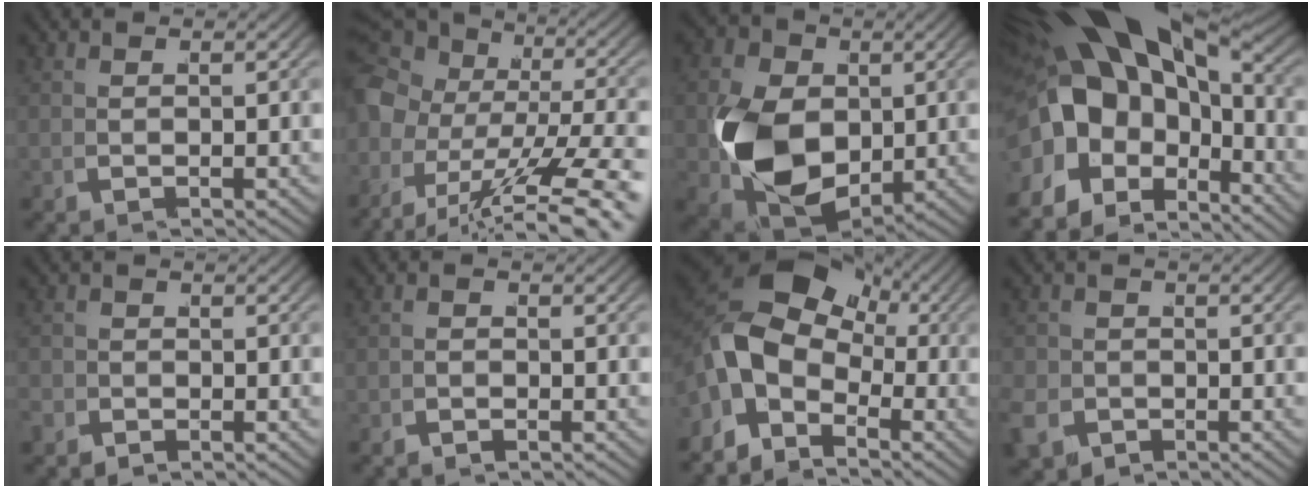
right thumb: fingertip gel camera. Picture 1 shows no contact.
{"total": 10.5, "force": [-1.6, 6.9, 7.7], "torque": [-0.139, -0.029, -0.013]}
{"total": 14.5, "force": [-1.8, 10.6, 9.8], "torque": [-0.239, -0.074, 0.001]}
{"total": 15.1, "force": [-0.2, 9.8, 11.6], "torque": [-0.242, -0.027, 0.004]}
{"total": 1.4, "force": [-1.2, 0.6, -0.3], "torque": [0.007, -0.004, -0.030]}
{"total": 1.3, "force": [-1.2, -0.1, -0.1], "torque": [0.004, 0.001, -0.031]}
{"total": 11.6, "force": [0.6, 8.1, 8.2], "torque": [-0.158, -0.009, 0.004]}
{"total": 4.1, "force": [-2.4, 3.2, 1.0], "torque": [-0.030, -0.022, -0.037]}